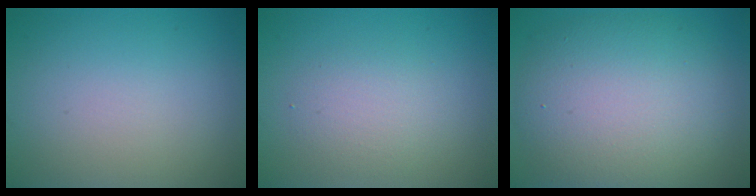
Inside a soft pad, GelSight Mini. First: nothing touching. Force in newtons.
{"total": 2.4, "press": 2.4, "slide": 0.0}
{"total": 10.0, "press": 10.0, "slide": 0.3}